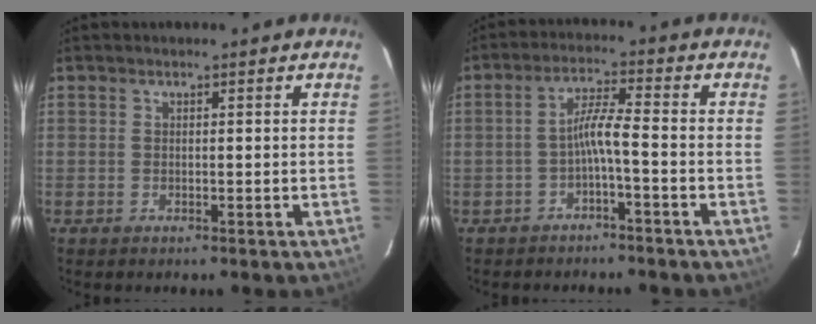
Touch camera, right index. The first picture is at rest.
{"total": 4.2, "force": [-2.1, -0.3, 3.7], "torque": [-0.081, 0.012, -0.038]}